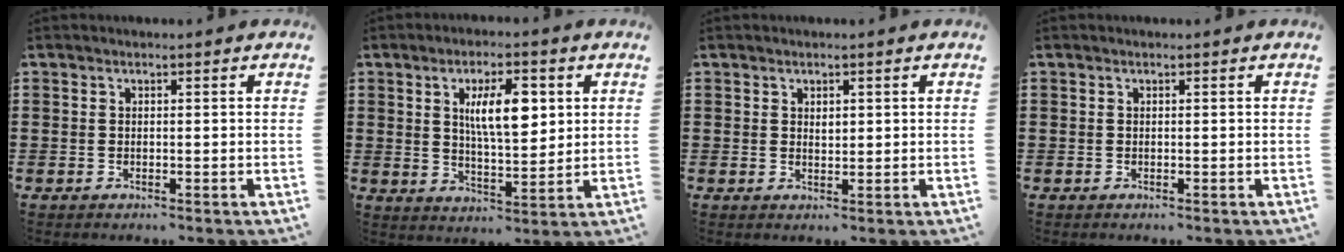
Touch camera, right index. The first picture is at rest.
{"total": 8.5, "force": [2.5, 3.2, 7.5], "torque": [-0.135, 0.004, 0.037]}
{"total": 1.3, "force": [0.6, 0.8, 0.8], "torque": [-0.017, 0.005, 0.011]}
{"total": 0.0}